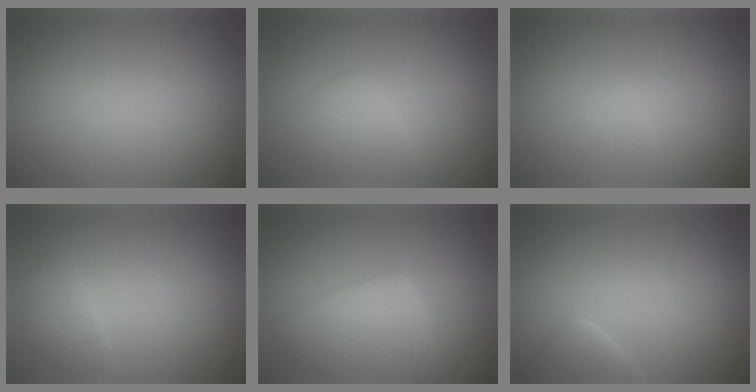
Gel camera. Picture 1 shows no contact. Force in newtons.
{"total": 1.7, "press": 1.7, "slide": 0.2}
{"total": 0.8, "press": 0.8, "slide": 0.0}
{"total": 1.3, "press": 1.3, "slide": 0.1}
{"total": 4.1, "press": 4.1, "slide": 0.1}
{"total": 1.7, "press": 1.7, "slide": 0.1}